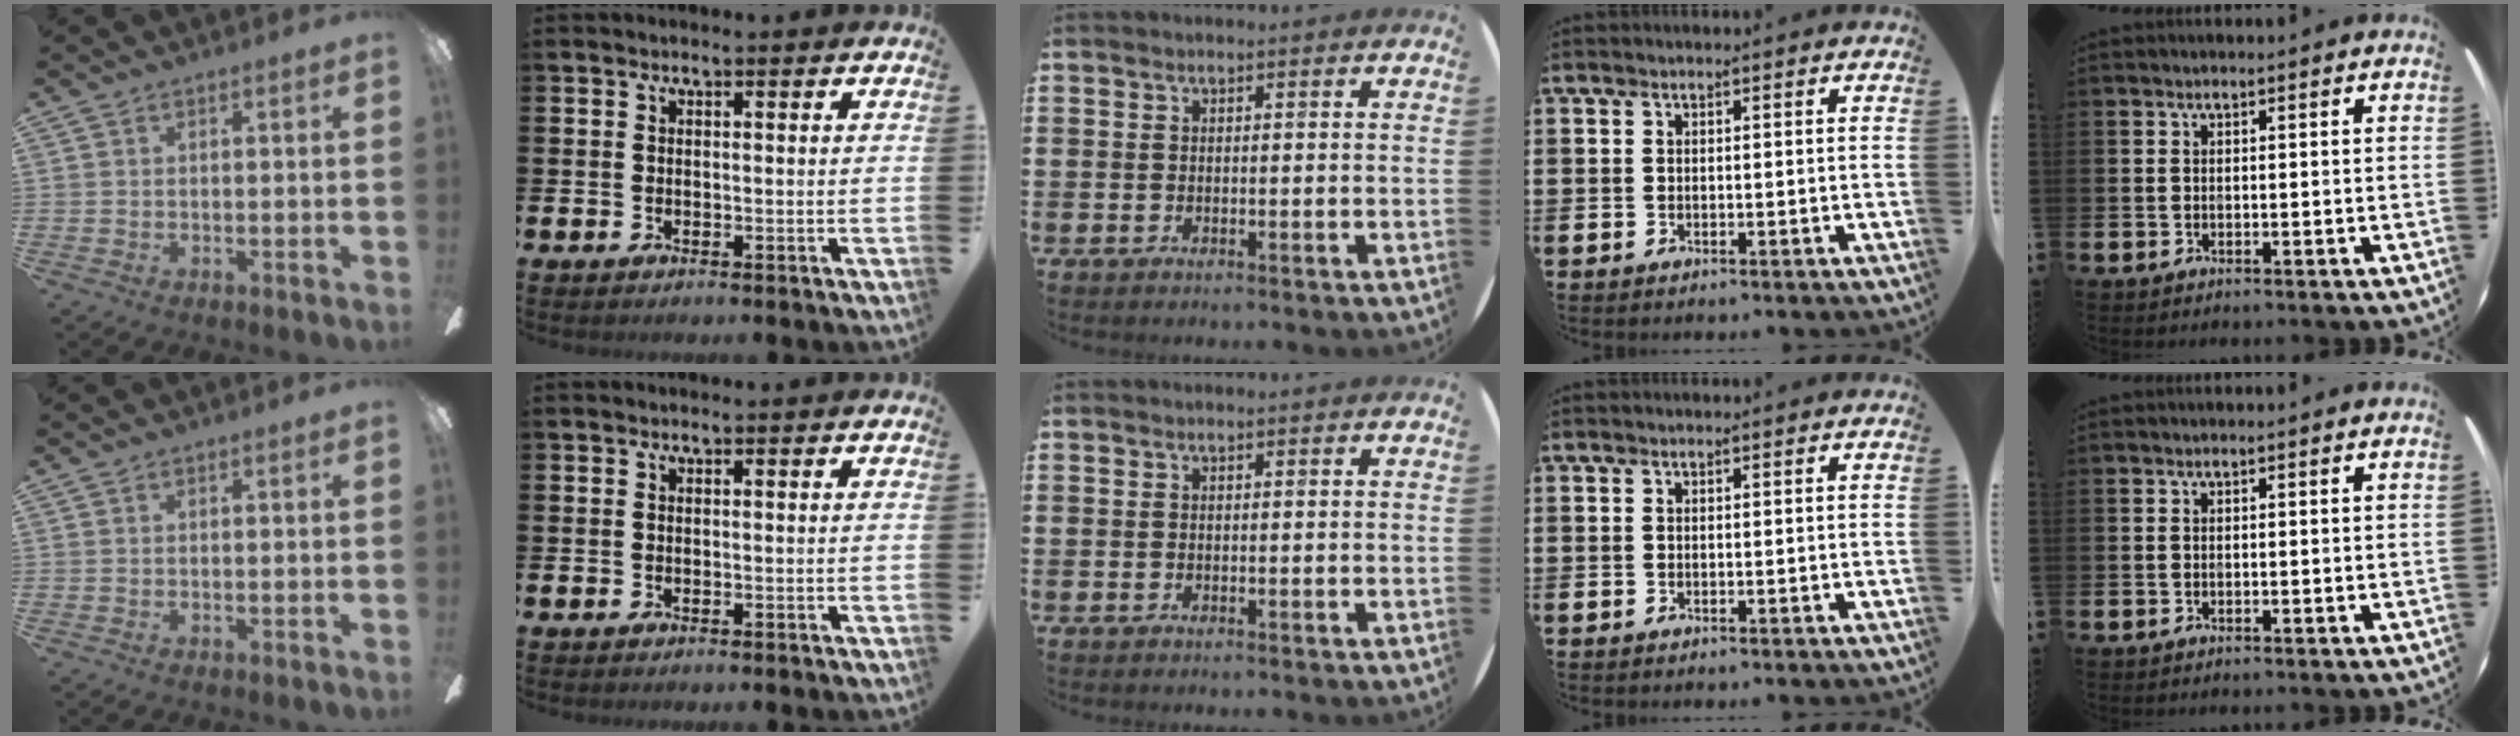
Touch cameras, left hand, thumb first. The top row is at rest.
{}